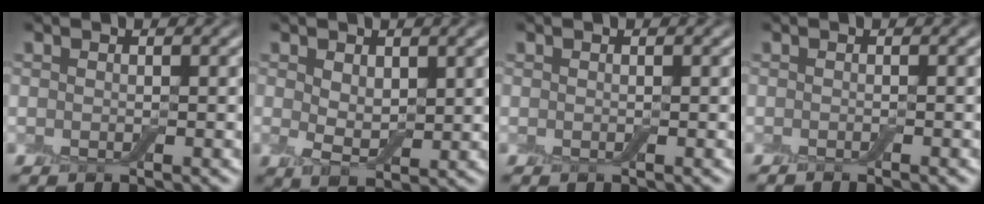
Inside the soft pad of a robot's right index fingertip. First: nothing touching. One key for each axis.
{"total": 3.2, "fx": 0.8, "fy": 1.9, "fz": 2.4, "tx": -0.049, "ty": -0.007, "tz": 0.018}
{"total": 0.0}
{"total": 0.8, "fx": -0.6, "fy": 0.0, "fz": 0.4, "tx": -0.005, "ty": -0.003, "tz": -0.012}